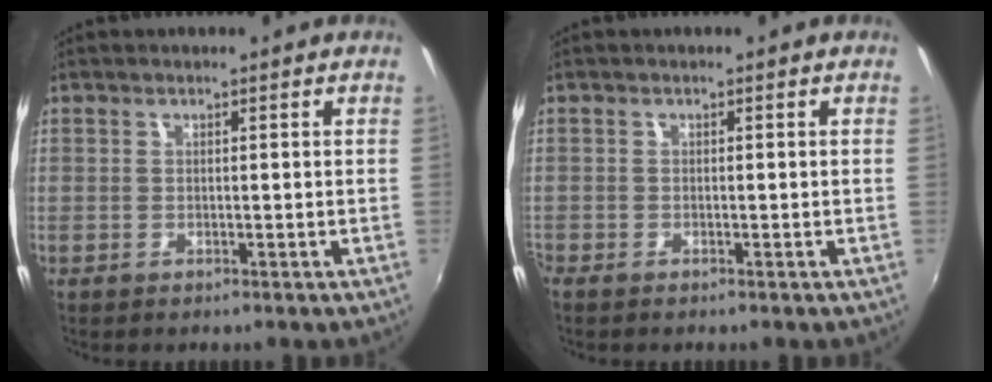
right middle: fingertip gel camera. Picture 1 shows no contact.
{"total": 0.6, "force": [-0.6, 0.1, 0.2], "torque": [-0.005, -0.004, -0.014]}